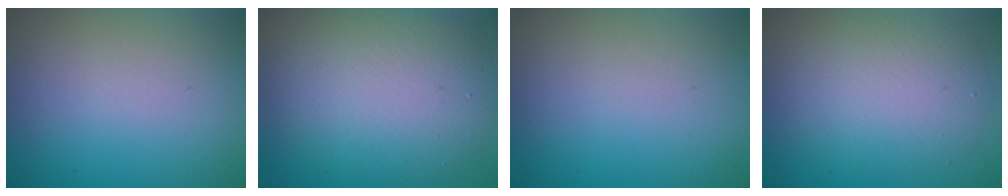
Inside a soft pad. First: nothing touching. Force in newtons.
{"total": 8.1, "press": 8.0, "slide": 1.0}
{"total": 0.0}
{"total": 4.7, "press": 4.6, "slide": 0.4}